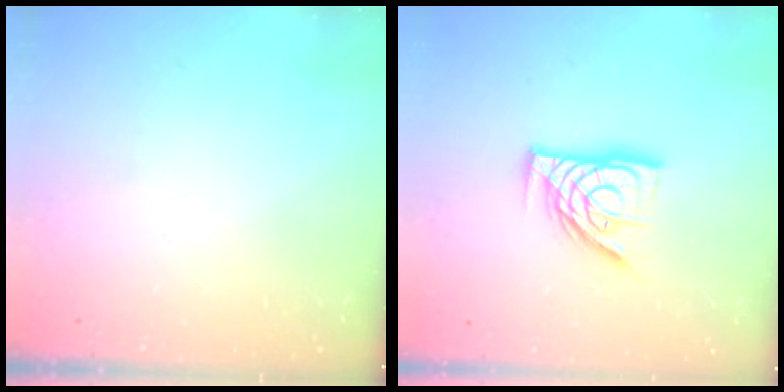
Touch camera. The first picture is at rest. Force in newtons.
{"total": 13.3, "press": 13.2, "slide": 1.5}